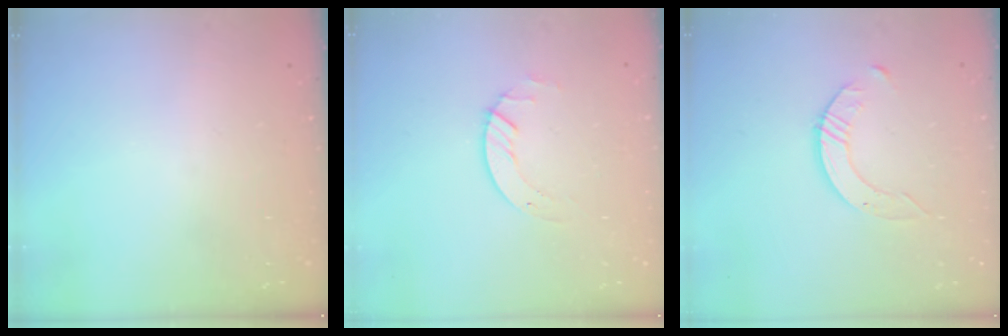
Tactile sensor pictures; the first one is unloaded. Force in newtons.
{"total": 2.6, "press": 2.6, "slide": 0.3}
{"total": 3.4, "press": 3.3, "slide": 0.4}